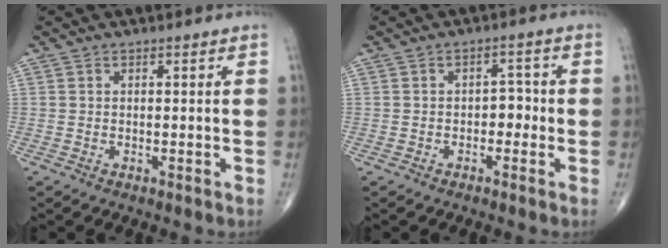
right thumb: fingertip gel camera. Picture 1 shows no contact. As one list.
[{"total": 3.0, "force": [-0.8, 2.1, 1.9], "torque": [-0.002, 0.014, -0.020]}]